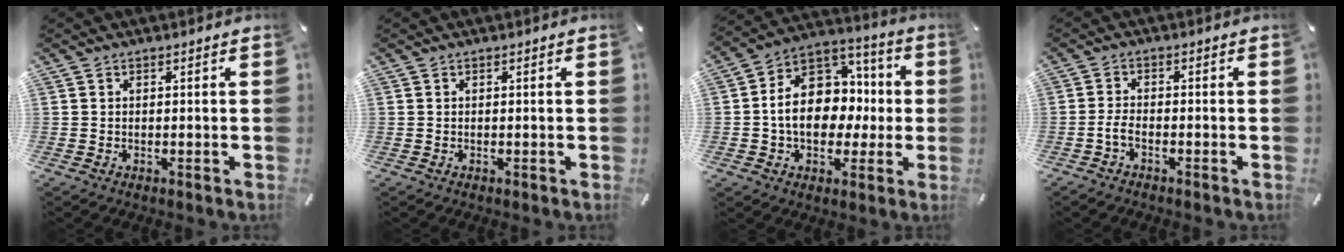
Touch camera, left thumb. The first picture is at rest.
{"total": 0.0}
{"total": 14.8, "force": [-1.5, 12.0, 8.5], "torque": [-0.144, 0.005, -0.023]}
{"total": 2.9, "force": [-1.5, 1.1, 2.2], "torque": [-0.052, 0.003, -0.032]}